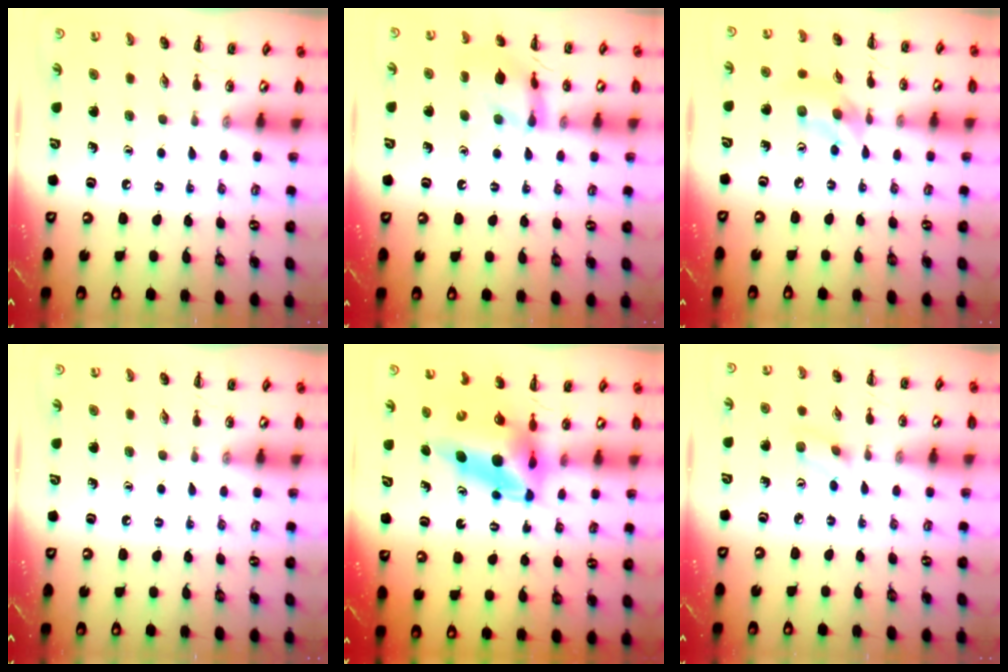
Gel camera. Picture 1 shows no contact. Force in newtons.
{"total": 11.7, "press": 11.7, "slide": 0.9}
{"total": 5.8, "press": 5.7, "slide": 0.6}
{"total": 0.0}
{"total": 8.6, "press": 8.3, "slide": 2.4}
{"total": 2.7, "press": 2.5, "slide": 1.0}